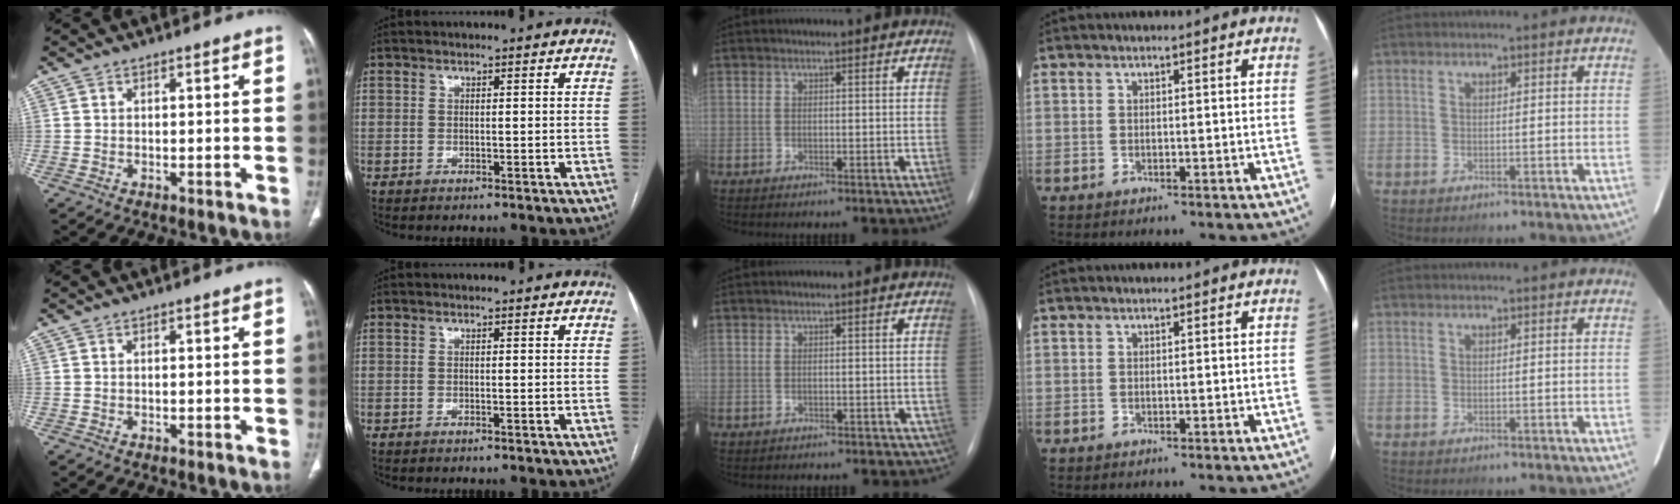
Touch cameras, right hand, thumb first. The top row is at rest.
{"middle": {"total": 1.7, "force": [-0.4, 1.4, 0.9], "torque": [-0.005, 0.006, 0.005]}}